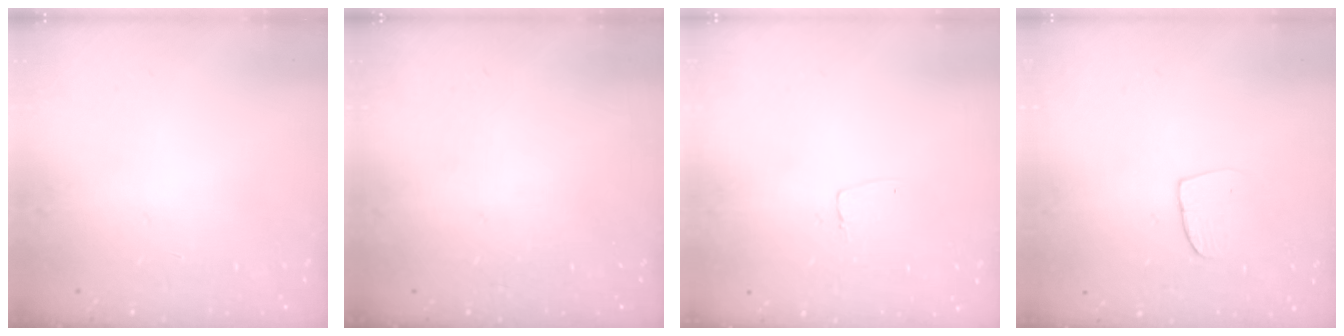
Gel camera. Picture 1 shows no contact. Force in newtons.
{"total": 0.0}
{"total": 3.5, "press": 3.5, "slide": 0.3}
{"total": 4.2, "press": 4.2, "slide": 0.3}